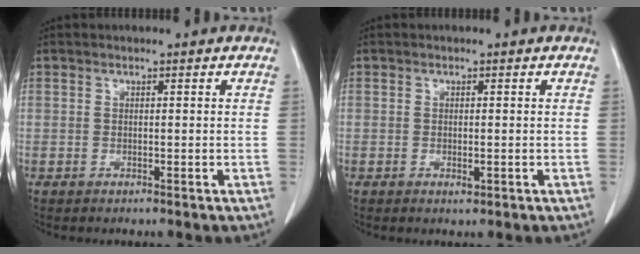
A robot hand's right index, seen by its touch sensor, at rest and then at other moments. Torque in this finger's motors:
{"motor_torque": [0.16, -0.03, -0.01, 0.00]}